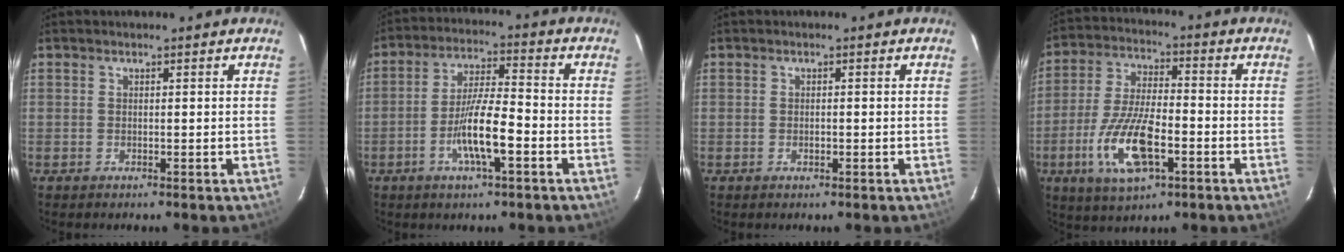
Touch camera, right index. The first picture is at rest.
{"total": 9.3, "force": [-3.7, 1.4, 8.5], "torque": [-0.166, -0.001, -0.067]}
{"total": 0.8, "force": [-0.2, 0.5, 0.6], "torque": [-0.011, 0.002, -0.003]}
{"total": 14.1, "force": [-5.1, 5.4, 12.0], "torque": [-0.256, -0.011, -0.093]}